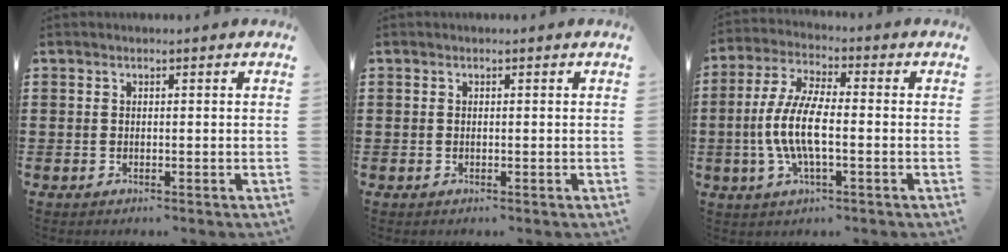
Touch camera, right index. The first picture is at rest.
{"total": 0.0}
{"total": 8.5, "force": [-1.9, 2.7, 7.9], "torque": [-0.182, -0.012, -0.044]}